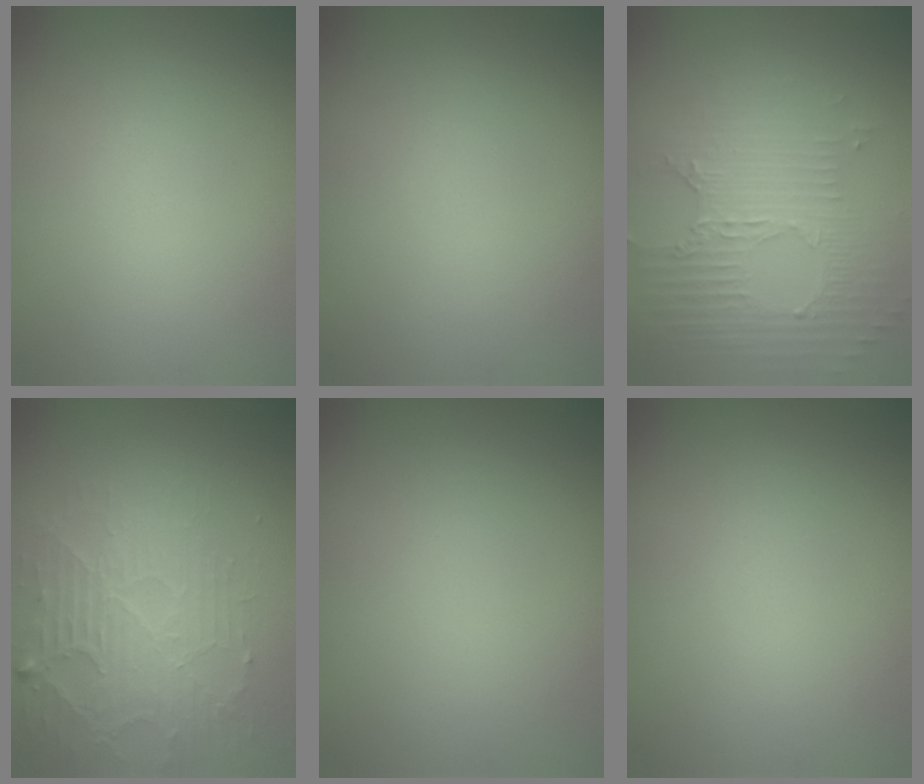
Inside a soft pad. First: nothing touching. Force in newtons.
{"total": 0.0}
{"total": 5.2, "press": 3.4, "slide": 3.9}
{"total": 3.8, "press": 3.4, "slide": 1.8}
{"total": 0.0}
{"total": 0.0}